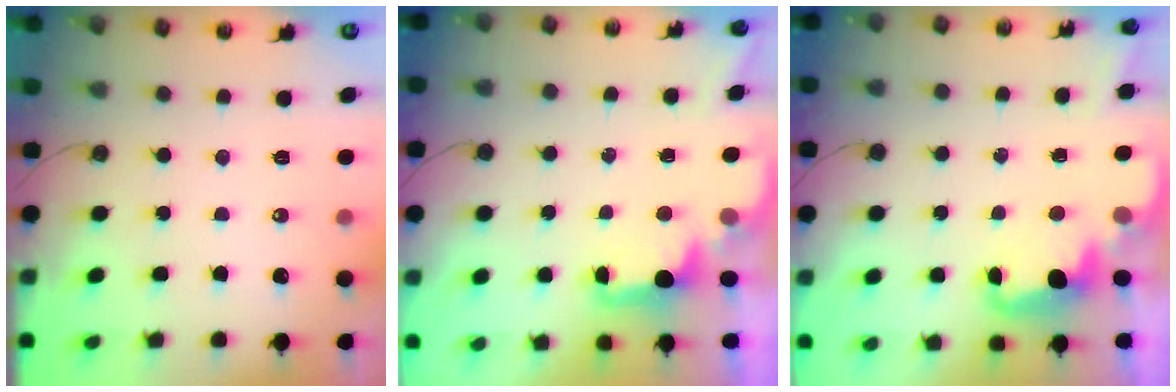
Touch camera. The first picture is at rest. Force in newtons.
{"total": 2.1, "press": 2.0, "slide": 0.8}
{"total": 2.6, "press": 2.6, "slide": 0.6}